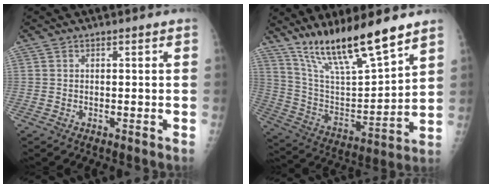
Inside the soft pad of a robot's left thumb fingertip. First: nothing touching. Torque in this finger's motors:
{"motor_torque": [0.33, 0.18, 1.40, -1.37, 0.21]}